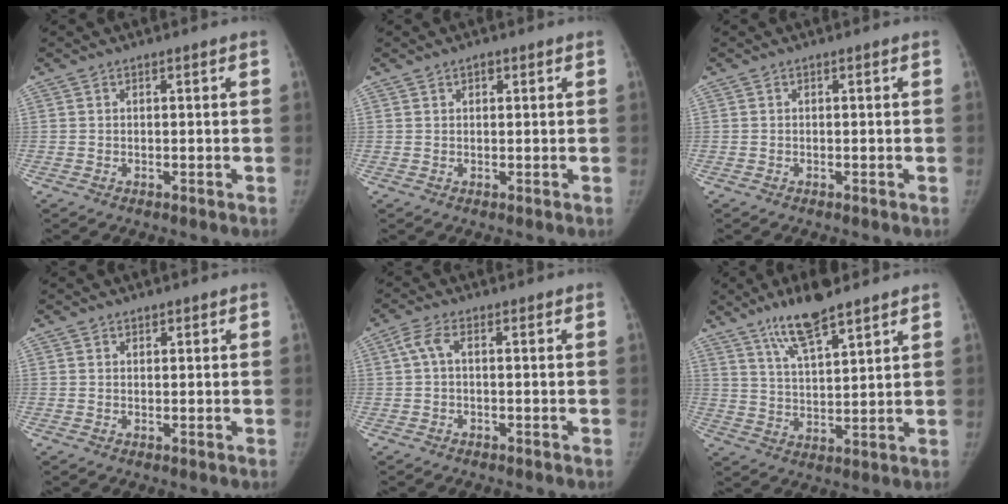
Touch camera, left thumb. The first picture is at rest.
{"total": 1.4, "force": [0.9, 0.8, 0.8], "torque": [-0.005, -0.003, 0.012]}
{"total": 0.0}
{"total": 1.2, "force": [0.9, 0.7, 0.2], "torque": [0.009, -0.006, 0.011]}
{"total": 3.0, "force": [0.4, 1.1, 2.8], "torque": [-0.070, 0.011, 0.006]}
{"total": 11.1, "force": [7.9, 2.5, 7.3], "torque": [-0.122, -0.040, 0.148]}